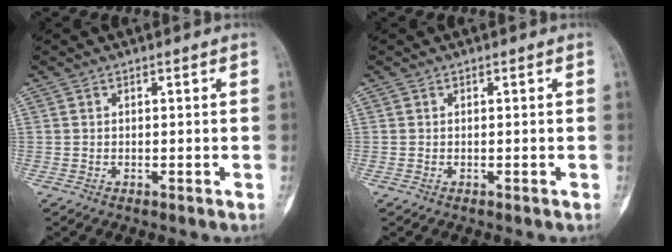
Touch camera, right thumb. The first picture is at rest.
{"total": 0.0}